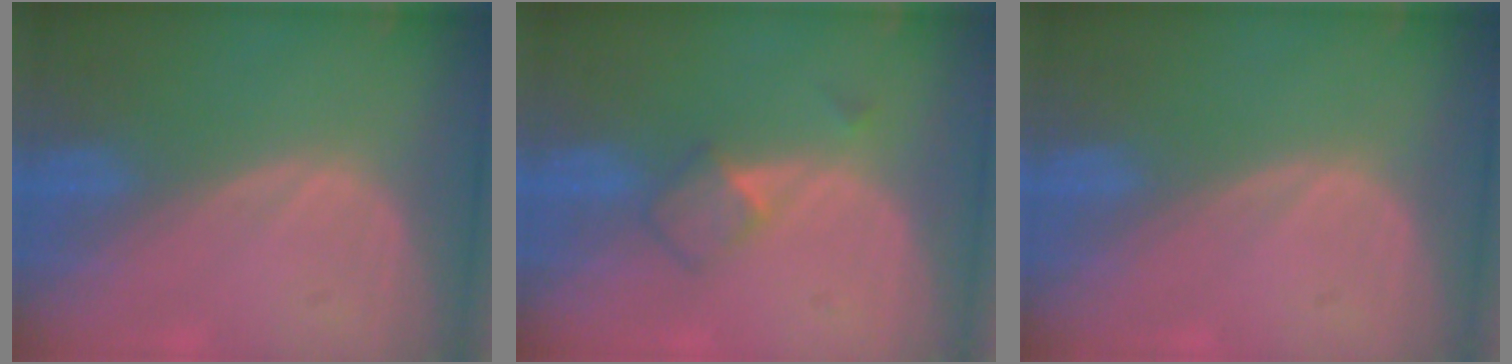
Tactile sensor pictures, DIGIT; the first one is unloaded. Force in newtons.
{"total": 3.6, "press": 3.3, "slide": 1.2}
{"total": 0.0}